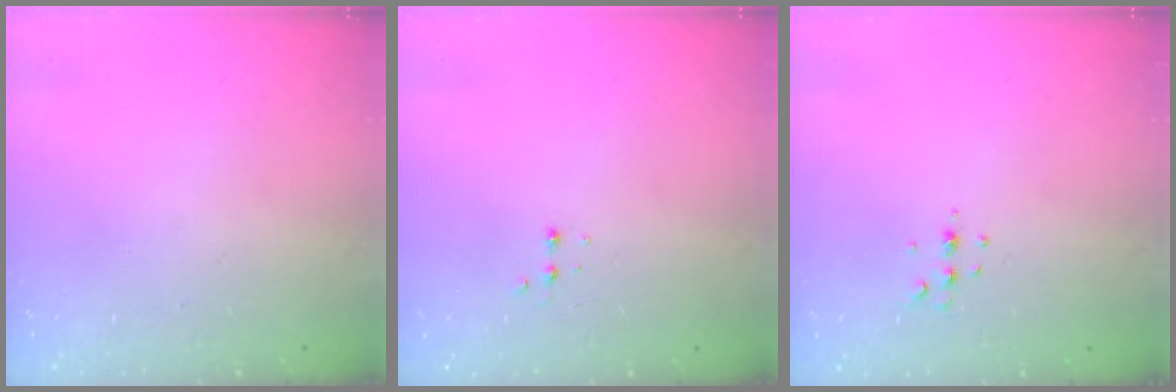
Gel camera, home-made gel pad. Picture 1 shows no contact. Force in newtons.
{"total": 2.5, "press": 2.4, "slide": 0.8}
{"total": 4.4, "press": 4.0, "slide": 1.8}